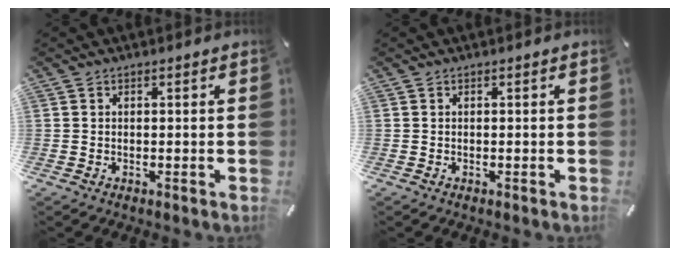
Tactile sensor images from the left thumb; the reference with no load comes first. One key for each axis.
{"total": 0.0}